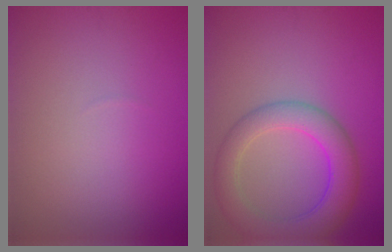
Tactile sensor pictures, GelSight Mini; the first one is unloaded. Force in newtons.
{"total": 5.7, "press": 5.7, "slide": 0.2}